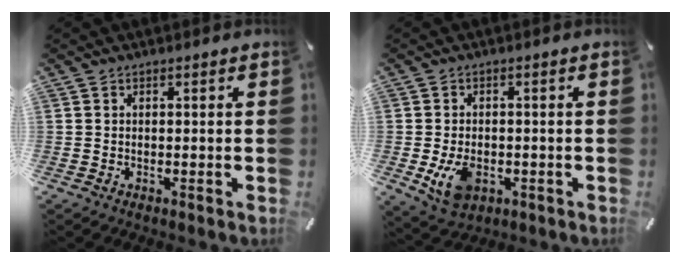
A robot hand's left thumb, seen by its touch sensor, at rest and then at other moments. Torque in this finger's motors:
{"motor_torque": [0.17, 0.72, 0.09, 0.07, 0.11]}